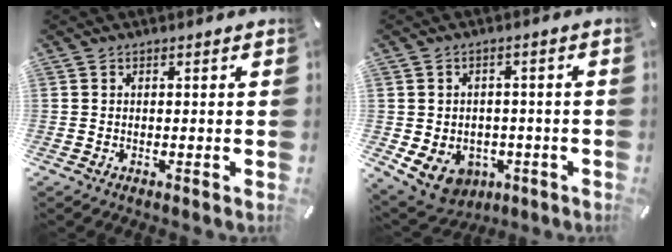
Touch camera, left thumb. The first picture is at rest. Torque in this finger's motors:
{"motor_torque": [0.14, 0.19, 0.45, 0.52, 0.09]}